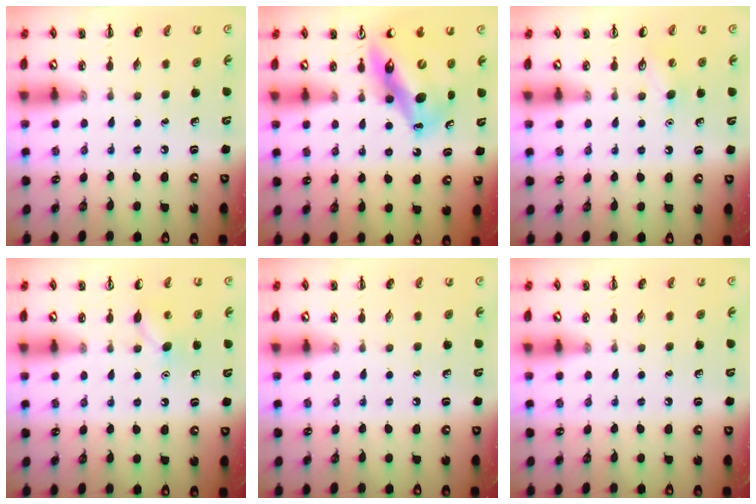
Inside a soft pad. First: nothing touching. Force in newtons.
{"total": 14.4, "press": 13.7, "slide": 4.3}
{"total": 5.8, "press": 5.6, "slide": 1.6}
{"total": 6.2, "press": 5.9, "slide": 1.7}
{"total": 0.0}
{"total": 0.0}